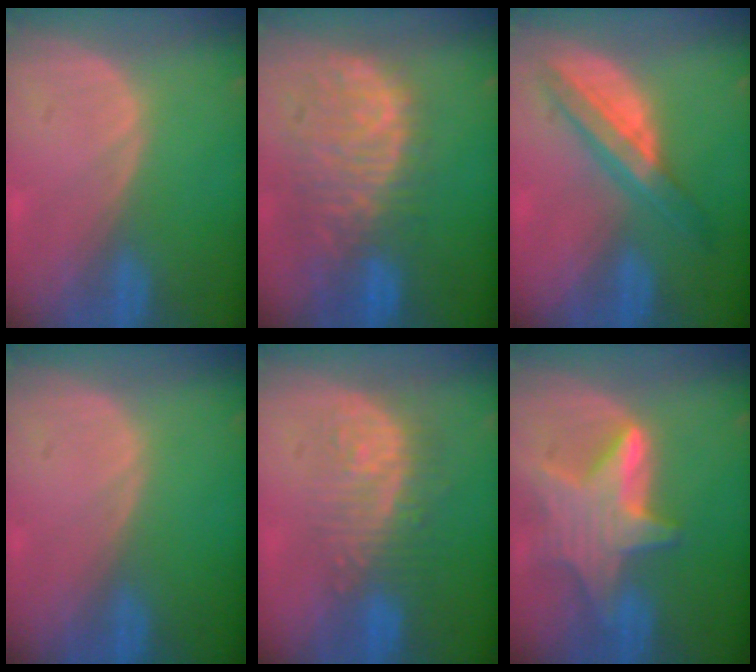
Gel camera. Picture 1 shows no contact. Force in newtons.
{"total": 11.3, "press": 9.7, "slide": 5.8}
{"total": 6.4, "press": 6.4, "slide": 0.1}
{"total": 0.0}
{"total": 8.9, "press": 8.3, "slide": 3.2}
{"total": 8.4, "press": 8.3, "slide": 0.6}